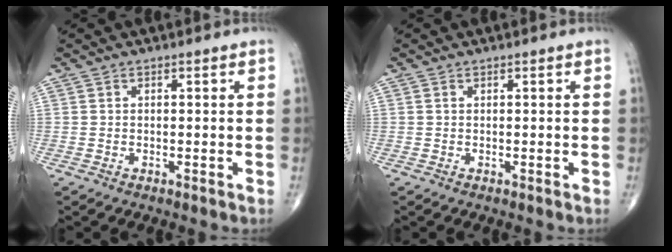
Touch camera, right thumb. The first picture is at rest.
{"total": 0.0}